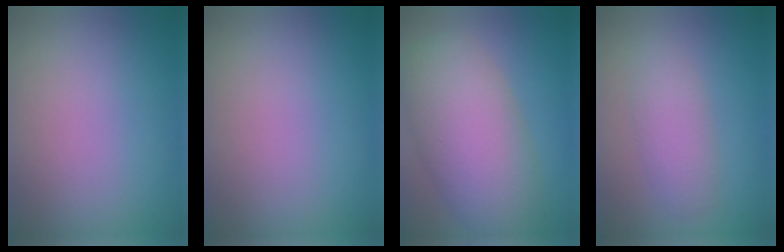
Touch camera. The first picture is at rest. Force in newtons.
{"total": 0.0}
{"total": 8.8, "press": 8.8, "slide": 0.4}
{"total": 2.7, "press": 2.7, "slide": 0.2}